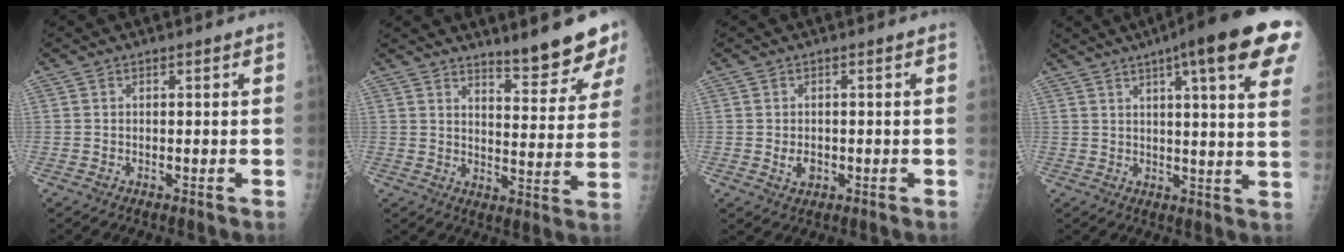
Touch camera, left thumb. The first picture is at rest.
{"total": 10.5, "force": [8.5, 1.7, 5.9], "torque": [-0.051, -0.065, 0.121]}
{"total": 2.4, "force": [-0.4, 1.8, 1.5], "torque": [-0.018, 0.000, 0.000]}
{"total": 20.1, "force": [11.0, 3.0, 16.5], "torque": [-0.216, -0.014, 0.133]}